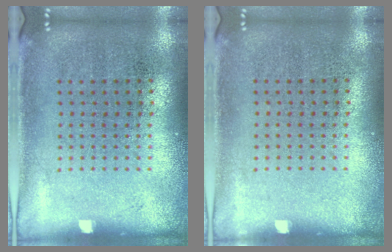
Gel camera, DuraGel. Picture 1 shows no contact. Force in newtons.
{"total": 0.0}